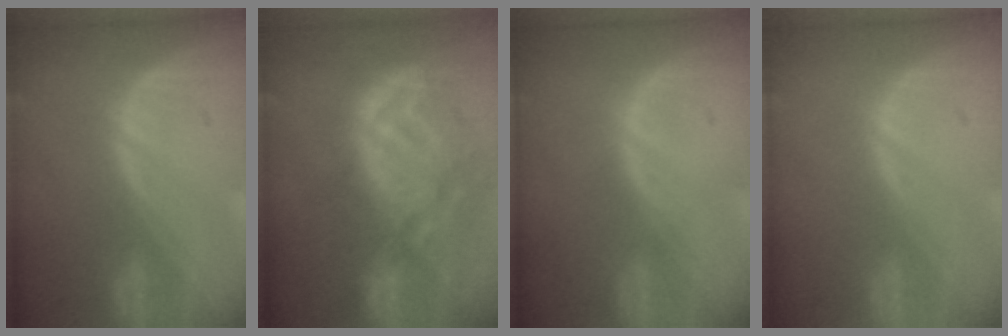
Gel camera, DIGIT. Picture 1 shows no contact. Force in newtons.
{"total": 12.6, "press": 11.2, "slide": 5.9}
{"total": 0.0}
{"total": 0.0}